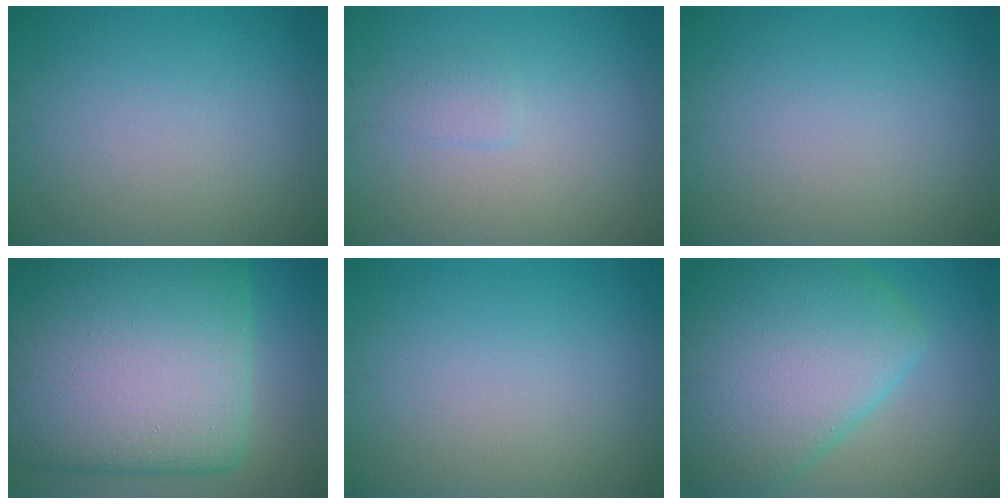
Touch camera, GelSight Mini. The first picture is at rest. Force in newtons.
{"total": 0.9, "press": 0.9, "slide": 0.1}
{"total": 0.0}
{"total": 22.3, "press": 22.3, "slide": 0.8}
{"total": 0.0}
{"total": 10.9, "press": 10.9, "slide": 0.7}